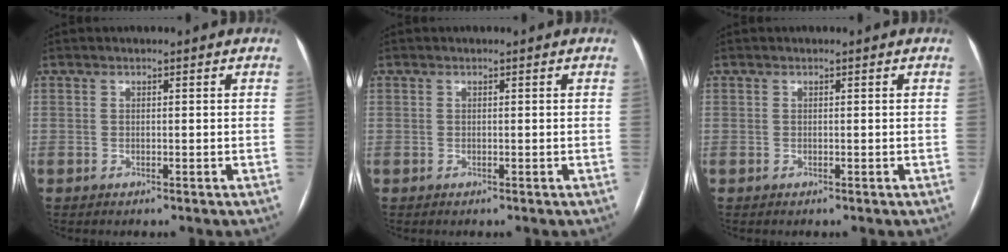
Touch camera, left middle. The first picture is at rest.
{"total": 0.0}
{"total": 0.0}